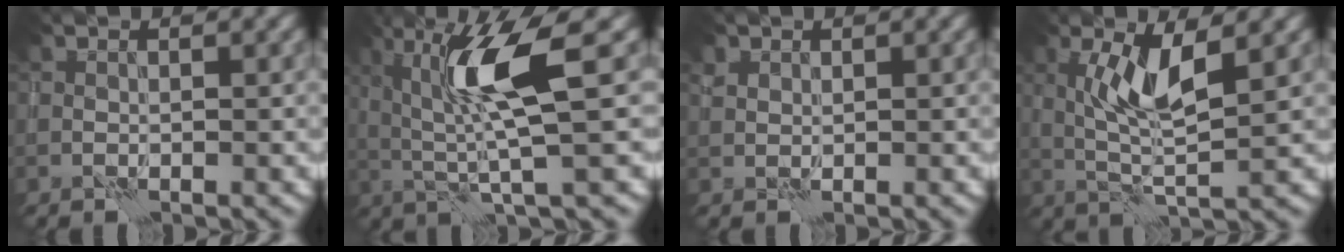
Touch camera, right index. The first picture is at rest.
{"total": 6.8, "force": [1.9, 1.1, 6.4], "torque": [-0.120, -0.001, 0.037]}
{"total": 1.2, "force": [0.8, 0.9, -0.1], "torque": [0.005, 0.002, 0.014]}
{"total": 4.7, "force": [1.4, 1.2, 4.3], "torque": [-0.085, 0.001, 0.030]}